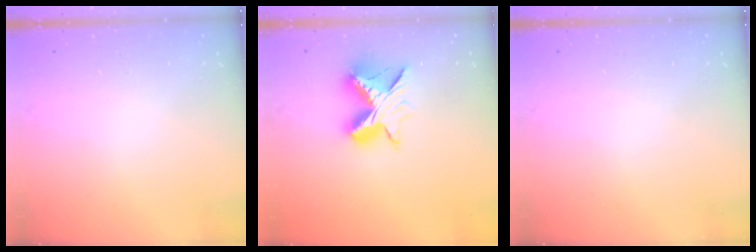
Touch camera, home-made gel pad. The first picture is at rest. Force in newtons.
{"total": 12.6, "press": 12.6, "slide": 0.8}
{"total": 0.0}